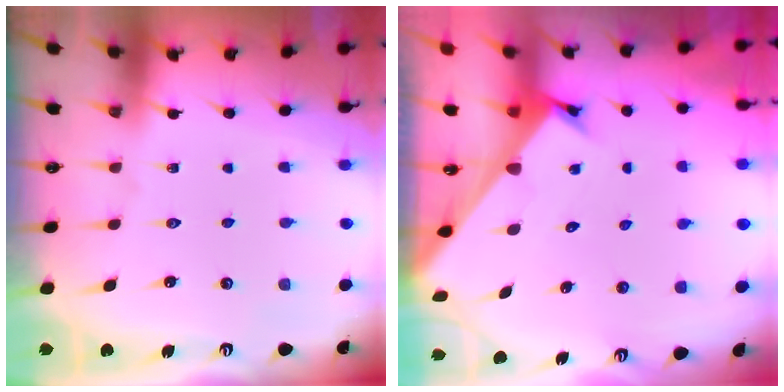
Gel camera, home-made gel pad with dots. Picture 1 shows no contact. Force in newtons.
{"total": 2.3, "press": 2.3, "slide": 0.2}